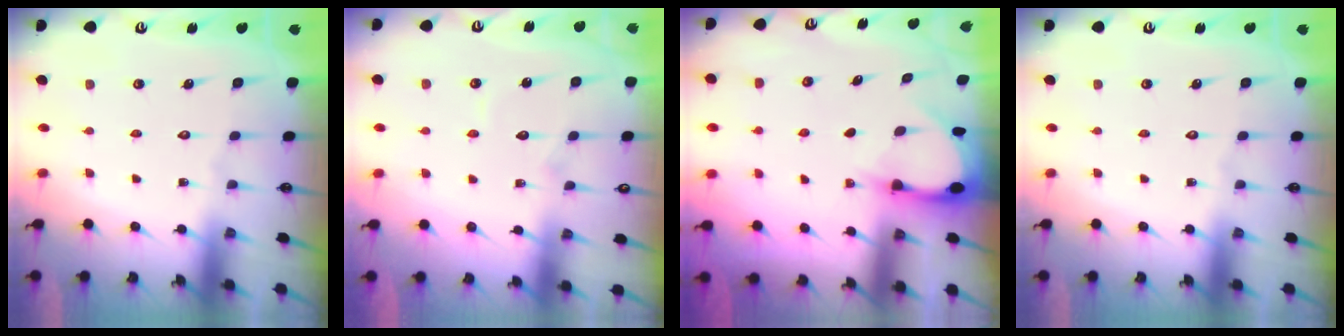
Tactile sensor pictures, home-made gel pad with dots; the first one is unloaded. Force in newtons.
{"total": 4.2, "press": 4.2, "slide": 0.4}
{"total": 2.9, "press": 2.9, "slide": 0.3}
{"total": 0.0}